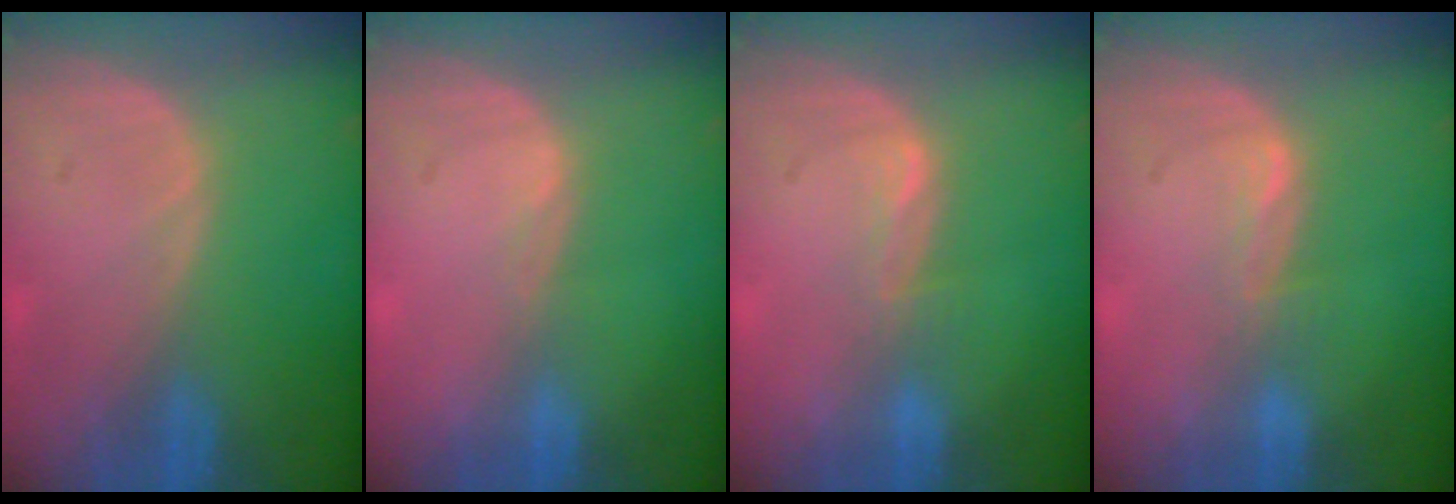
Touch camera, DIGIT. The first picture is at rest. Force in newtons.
{"total": 0.6, "press": 0.5, "slide": 0.4}
{"total": 2.0, "press": 2.0, "slide": 0.3}
{"total": 2.0, "press": 2.0, "slide": 0.3}